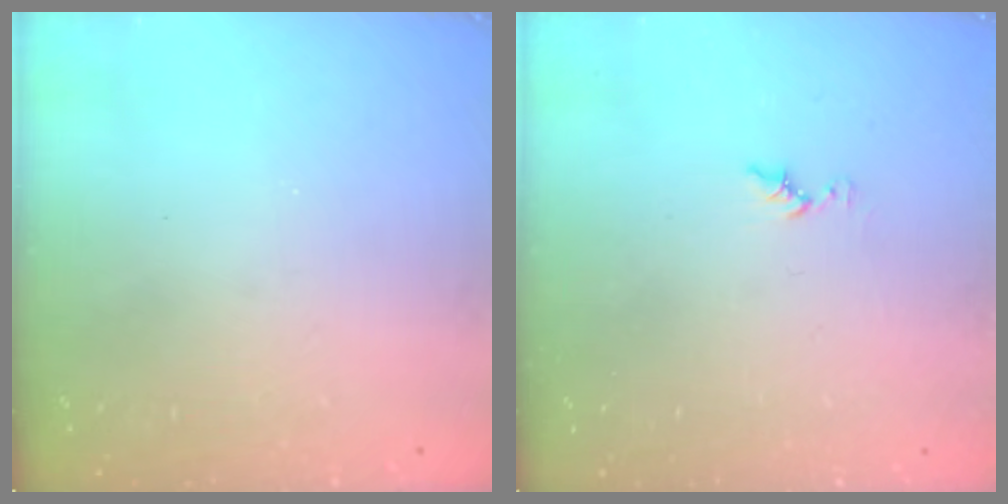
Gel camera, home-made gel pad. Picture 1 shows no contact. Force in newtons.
{"total": 5.6, "press": 5.6, "slide": 0.5}